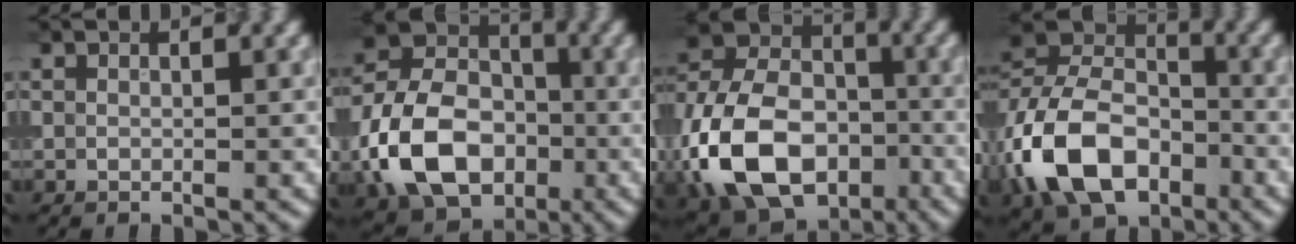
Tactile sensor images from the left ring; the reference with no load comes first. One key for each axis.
{"total": 11.1, "fx": -3.4, "fy": 7.8, "fz": 7.1, "tx": -0.153, "ty": 0.002, "tz": -0.071}
{"total": 15.0, "fx": -5.4, "fy": 10.1, "fz": 9.6, "tx": -0.218, "ty": -0.016, "tz": -0.114}
{"total": 10.5, "fx": -4.1, "fy": 7.0, "fz": 6.8, "tx": -0.133, "ty": 0.007, "tz": -0.085}